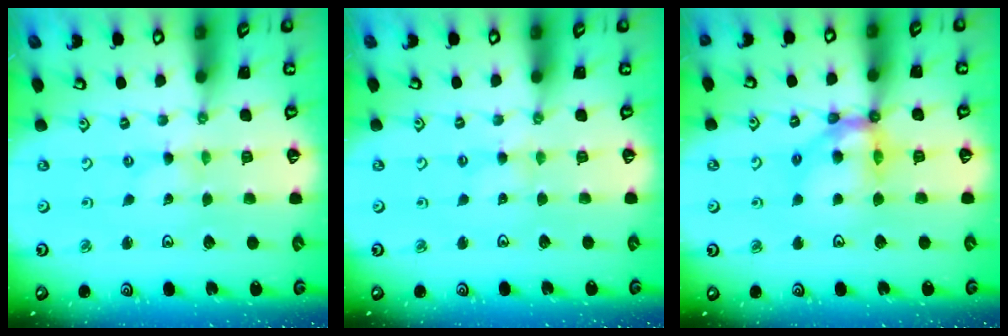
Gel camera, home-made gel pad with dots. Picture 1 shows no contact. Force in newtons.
{"total": 1.9, "press": 1.9, "slide": 0.3}
{"total": 11.4, "press": 11.3, "slide": 1.6}